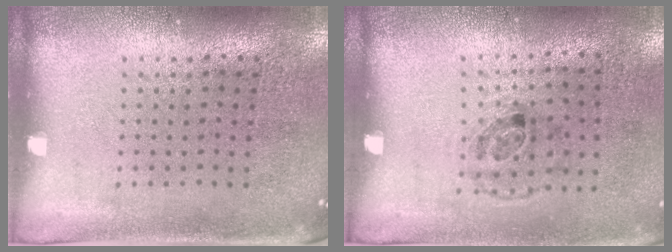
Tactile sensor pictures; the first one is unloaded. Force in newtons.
{"total": 1.2, "press": 0.7, "slide": 0.9}